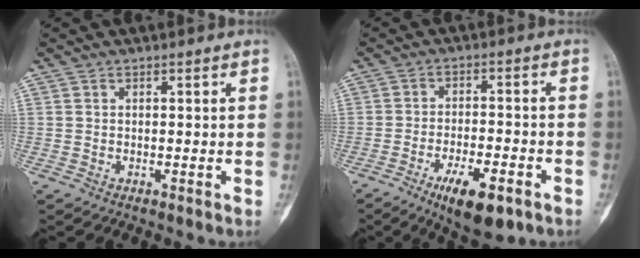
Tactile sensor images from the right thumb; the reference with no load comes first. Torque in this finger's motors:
{"motor_torque": [1.45, 0.78, 0.76, -0.73, -0.02]}